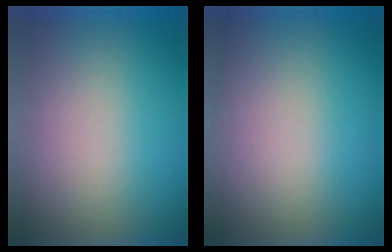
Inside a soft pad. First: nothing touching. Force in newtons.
{"total": 3.1}